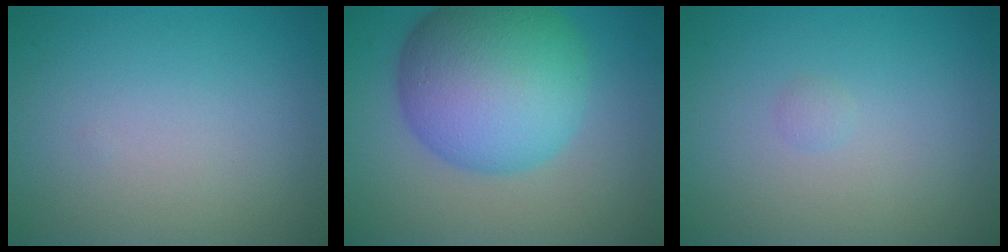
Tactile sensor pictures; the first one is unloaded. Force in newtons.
{"total": 12.4, "press": 12.4, "slide": 0.1}
{"total": 0.5, "press": 0.5, "slide": 0.0}